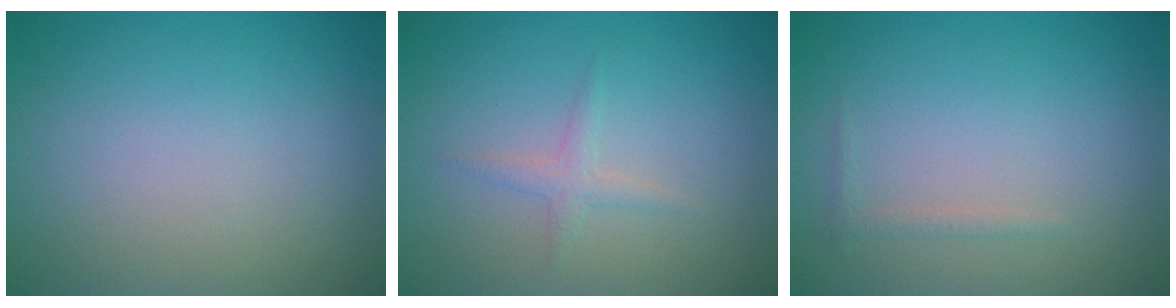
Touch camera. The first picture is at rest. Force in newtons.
{"total": 1.2, "press": 1.2, "slide": 0.0}
{"total": 0.7, "press": 0.7, "slide": 0.0}